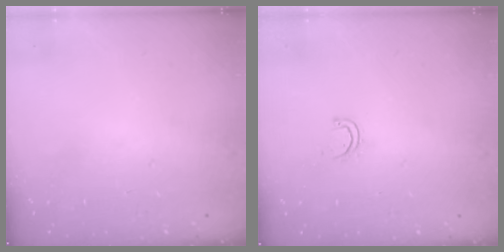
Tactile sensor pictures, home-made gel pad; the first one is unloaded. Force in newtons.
{"total": 4.6, "press": 4.4, "slide": 1.2}